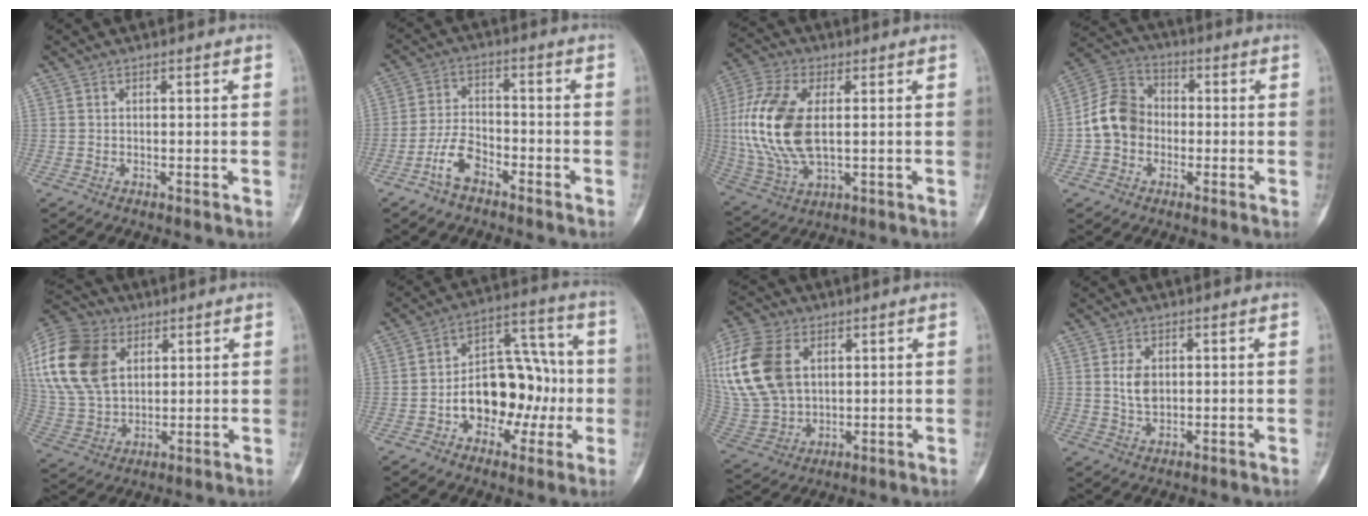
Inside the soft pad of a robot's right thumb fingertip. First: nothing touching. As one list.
[{"total": 6.7, "force": [-4.2, 3.5, 3.9], "torque": [-0.076, 0.032, -0.081]}, {"total": 17.1, "force": [1.0, 9.0, 14.4], "torque": [-0.323, -0.002, 0.023]}, {"total": 10.0, "force": [-1.2, 8.3, 5.4], "torque": [-0.087, 0.032, -0.037]}, {"total": 19.4, "force": [6.1, 13.4, 12.6], "torque": [-0.258, -0.004, 0.114]}, {"total": 16.1, "force": [-2.9, 10.7, 11.6], "torque": [-0.127, 0.052, -0.044]}, {"total": 21.0, "force": [5.6, 14.4, 14.2], "torque": [-0.324, 0.000, 0.114]}, {"total": 4.2, "force": [0.5, 2.7, 3.2], "torque": [-0.057, -0.004, 0.012]}]